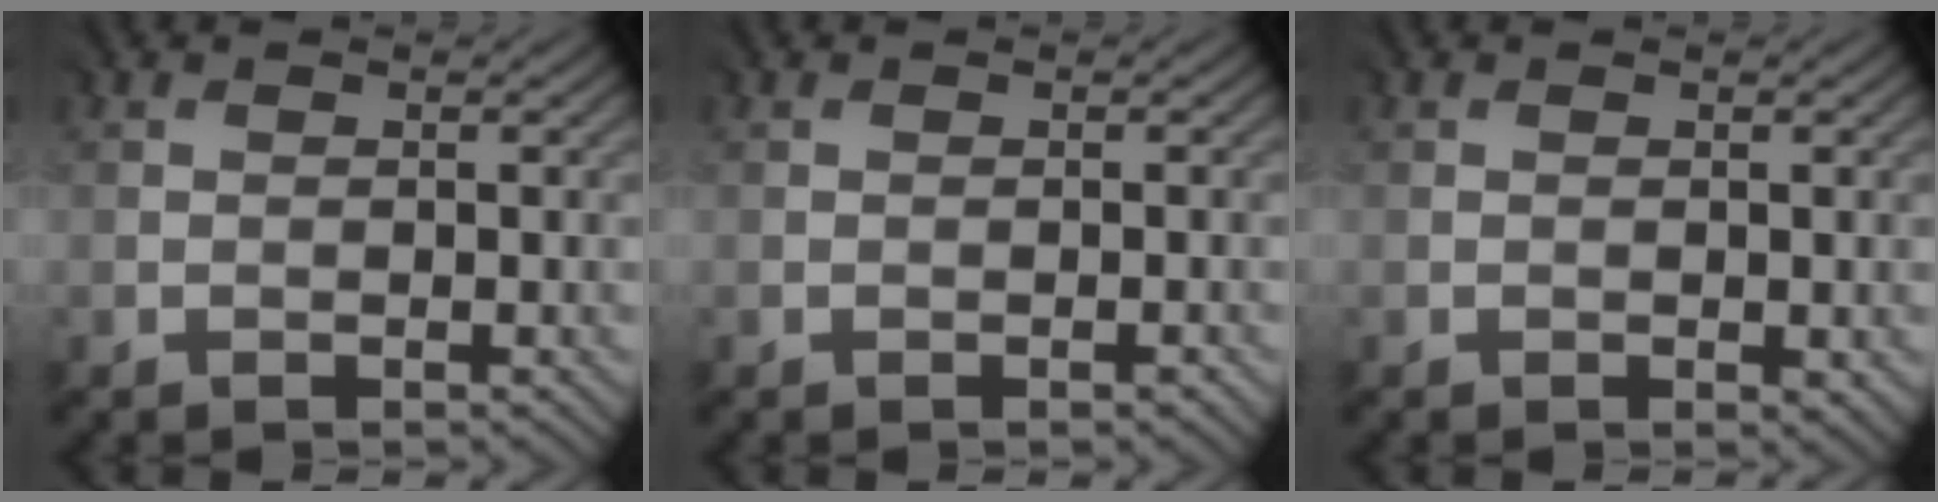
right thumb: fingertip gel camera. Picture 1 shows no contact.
{"total": 0.6, "force": [-0.4, -0.1, 0.4], "torque": [-0.006, 0.000, -0.005]}
{"total": 1.3, "force": [0.0, 0.6, 1.1], "torque": [-0.017, -0.004, 0.003]}